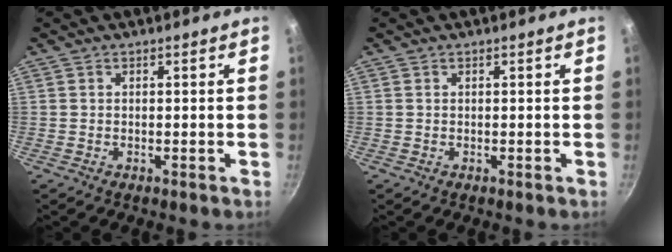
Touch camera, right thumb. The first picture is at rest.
{"total": 0.0}